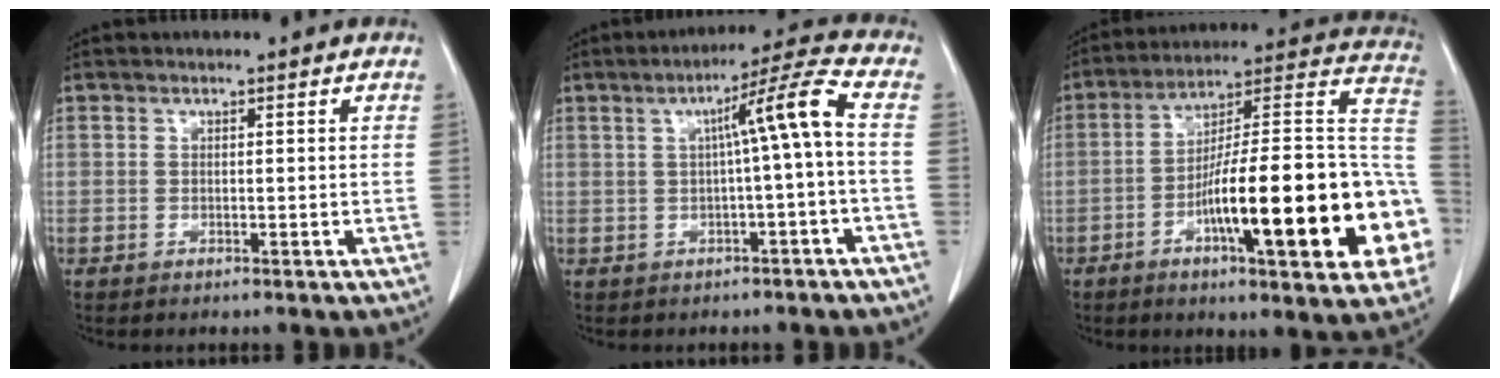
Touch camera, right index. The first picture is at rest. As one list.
[{"total": 7.8, "force": [0.0, -0.4, 7.8], "torque": [-0.120, 0.023, 0.001]}, {"total": 28.4, "force": [-7.8, 4.3, 26.9], "torque": [-0.314, 0.010, -0.120]}]